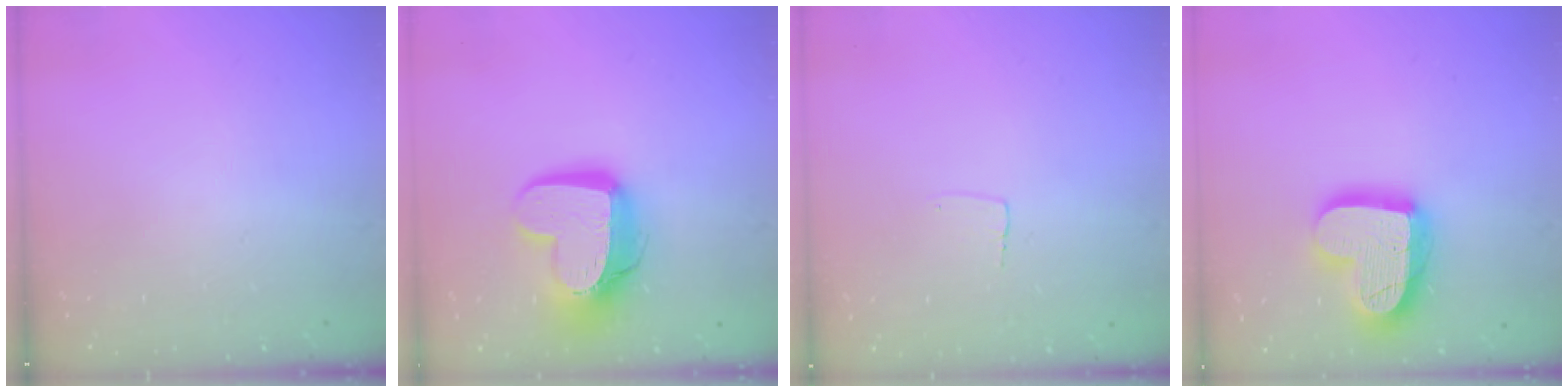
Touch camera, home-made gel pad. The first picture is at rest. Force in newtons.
{"total": 14.9, "press": 14.8, "slide": 1.4}
{"total": 2.6, "press": 2.6, "slide": 0.1}
{"total": 18.7, "press": 18.7, "slide": 1.4}